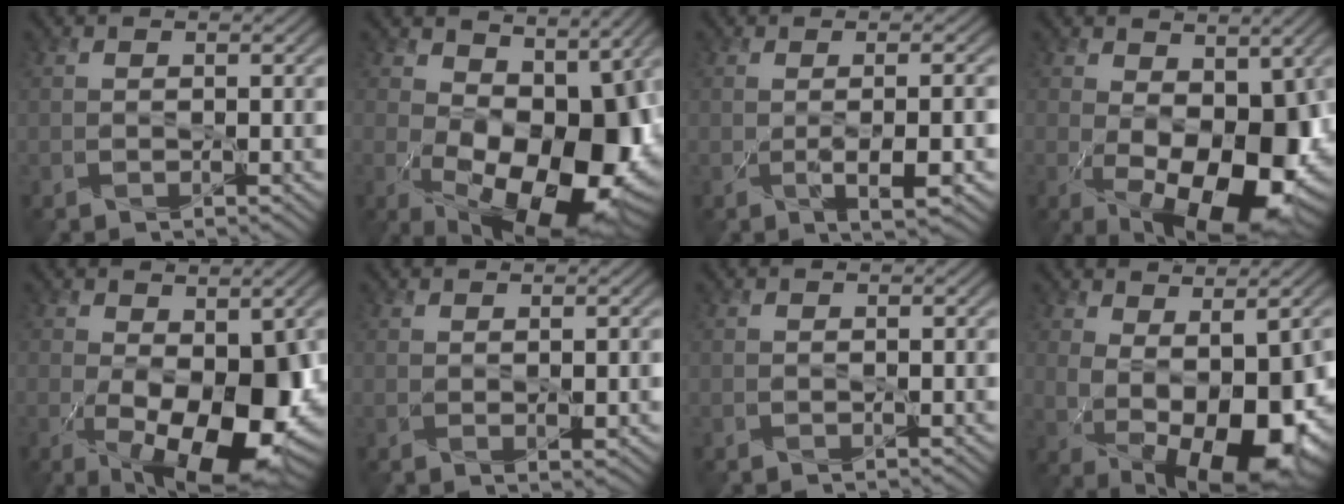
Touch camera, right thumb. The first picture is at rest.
{"total": 14.6, "force": [0.1, 9.0, 11.4], "torque": [-0.169, -0.034, 0.025]}
{"total": 3.9, "force": [-0.6, 0.8, 3.8], "torque": [-0.065, 0.000, -0.005]}
{"total": 13.6, "force": [-1.8, 7.6, 11.1], "torque": [-0.173, -0.027, -0.017]}
{"total": 12.9, "force": [-2.8, 6.5, 10.7], "torque": [-0.170, -0.040, -0.028]}
{"total": 1.4, "force": [0.5, 0.2, 1.3], "torque": [-0.022, 0.002, 0.010]}
{"total": 0.0}
{"total": 11.0, "force": [-0.7, 5.3, 9.6], "torque": [-0.159, -0.018, 0.002]}